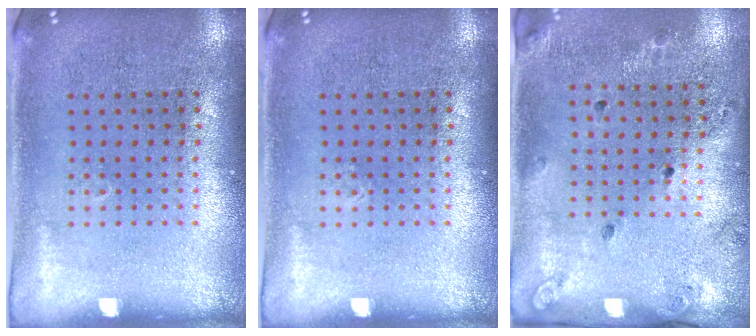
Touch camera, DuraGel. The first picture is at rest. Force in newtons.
{"total": 0.0}
{"total": 1.6, "press": 1.3, "slide": 0.9}